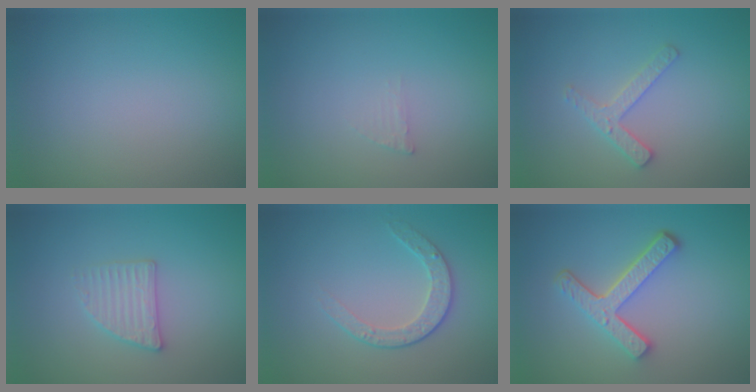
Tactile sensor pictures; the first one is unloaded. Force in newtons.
{"total": 0.6, "press": 0.6, "slide": 0.1}
{"total": 2.3, "press": 2.2, "slide": 0.4}
{"total": 2.3, "press": 2.2, "slide": 0.5}
{"total": 2.2, "press": 1.6, "slide": 1.5}
{"total": 4.3, "press": 3.3, "slide": 2.8}